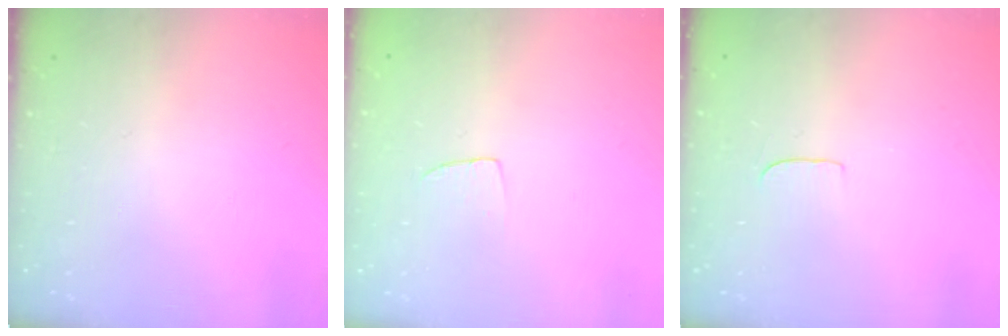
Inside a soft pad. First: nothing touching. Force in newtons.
{"total": 3.8, "press": 3.7, "slide": 0.2}
{"total": 4.1, "press": 4.1, "slide": 0.3}